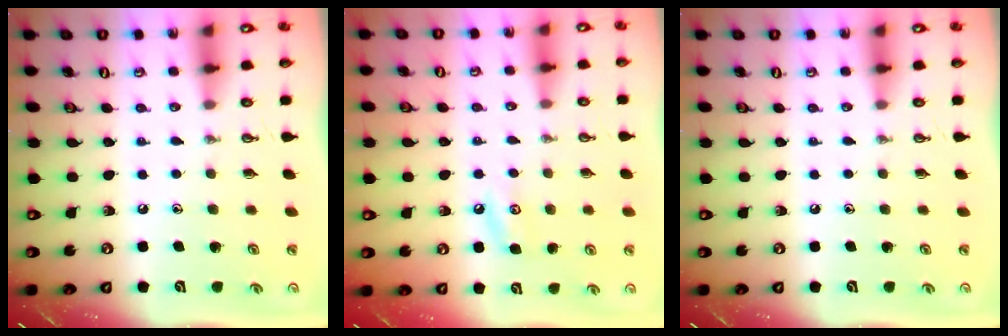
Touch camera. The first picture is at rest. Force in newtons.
{"total": 5.3, "press": 5.2, "slide": 0.4}
{"total": 0.0}